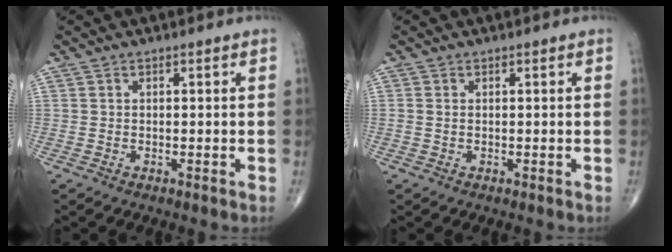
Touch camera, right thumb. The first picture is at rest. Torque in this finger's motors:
{"motor_torque": [-0.47, 0.27, 0.01, 0.03, -0.02]}